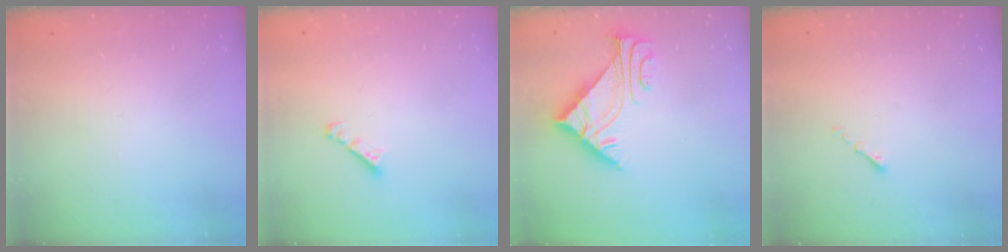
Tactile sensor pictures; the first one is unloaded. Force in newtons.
{"total": 1.7, "press": 1.6, "slide": 0.5}
{"total": 5.2, "press": 5.1, "slide": 0.7}
{"total": 0.0}